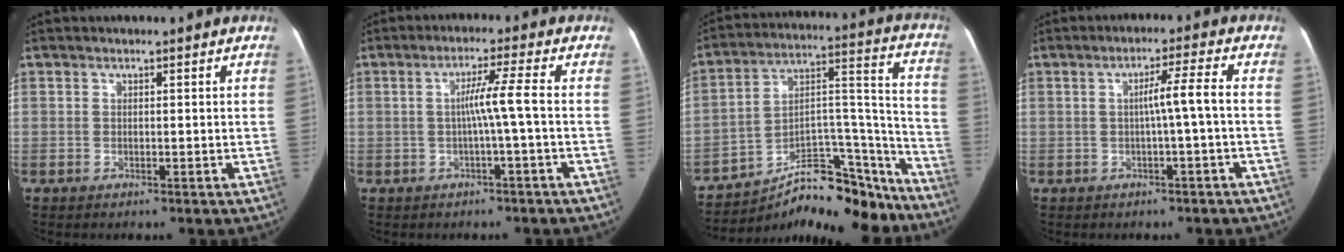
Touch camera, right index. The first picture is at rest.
{"total": 4.8, "force": [-0.7, -1.2, 4.6], "torque": [-0.079, 0.011, -0.009]}
{"total": 20.6, "force": [-17.6, 6.4, 8.5], "torque": [-0.110, 0.059, -0.270]}
{"total": 4.5, "force": [-0.5, -0.8, 4.4], "torque": [-0.070, 0.011, -0.008]}